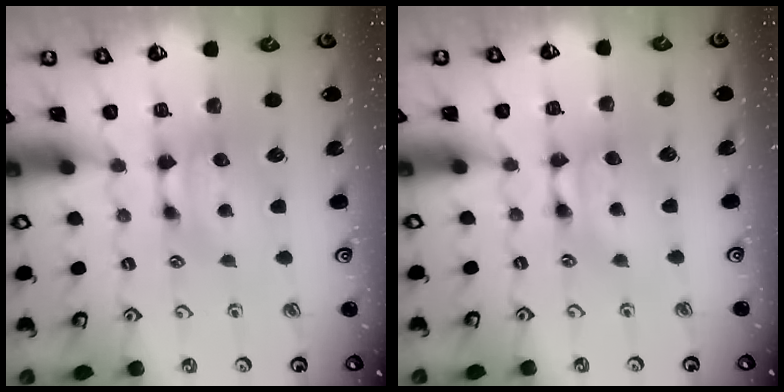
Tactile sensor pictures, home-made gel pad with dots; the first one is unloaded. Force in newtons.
{"total": 1.7, "press": 1.7, "slide": 0.1}